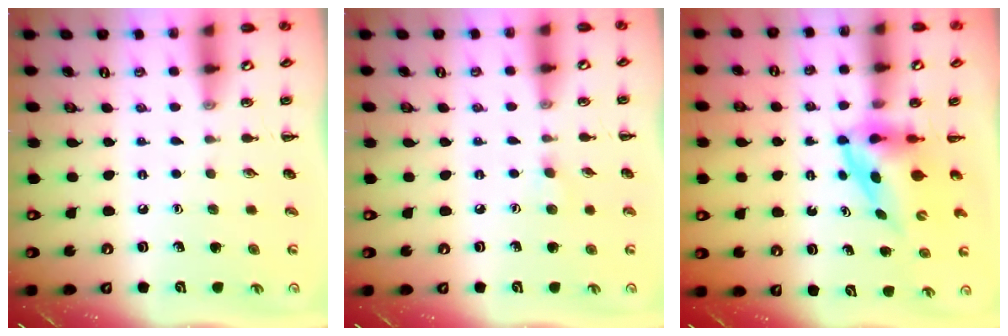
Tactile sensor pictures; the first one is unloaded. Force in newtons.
{"total": 4.4, "press": 4.0, "slide": 1.7}
{"total": 3.9, "press": 3.8, "slide": 0.6}